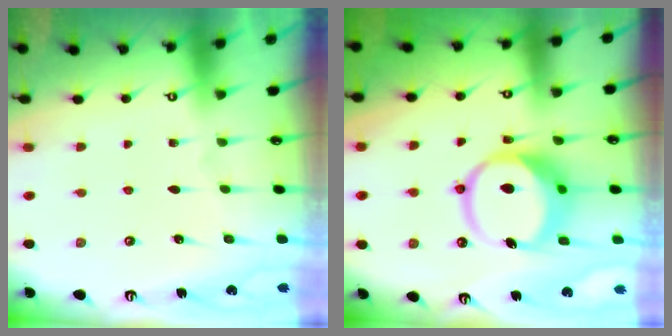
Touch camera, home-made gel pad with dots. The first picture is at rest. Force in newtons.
{"total": 12.4, "press": 12.3, "slide": 1.7}